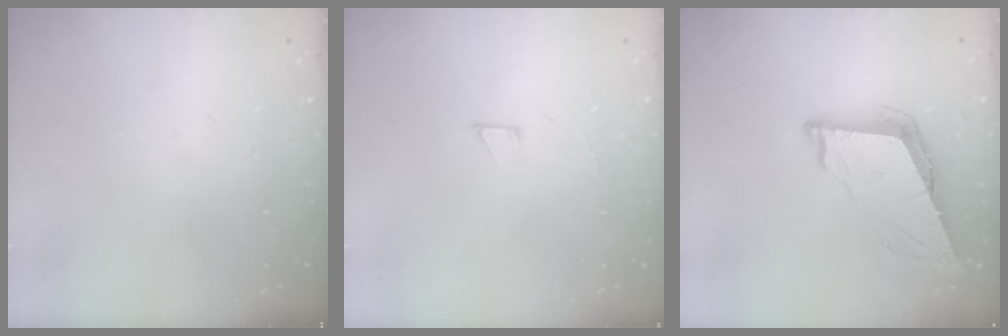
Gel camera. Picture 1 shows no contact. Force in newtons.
{"total": 1.9, "press": 1.9, "slide": 0.1}
{"total": 9.0, "press": 8.6, "slide": 2.9}